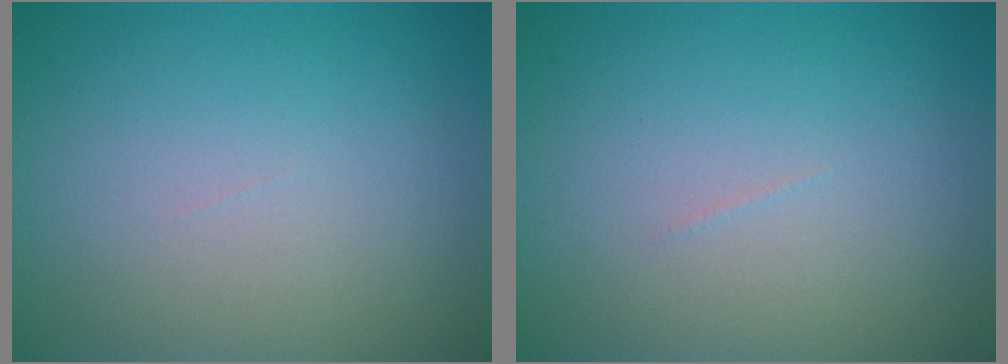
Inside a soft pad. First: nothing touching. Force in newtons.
{"total": 0.0}